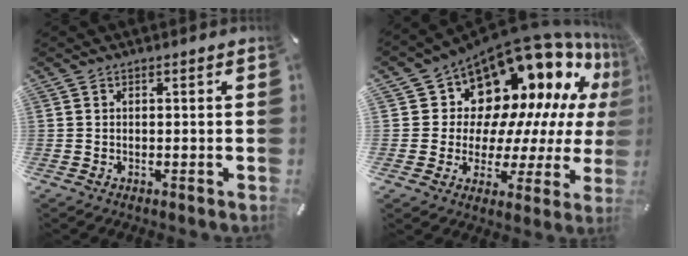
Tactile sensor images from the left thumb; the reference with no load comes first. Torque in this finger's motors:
{"motor_torque": [1.28, 1.19, 1.20, 0.67, 0.05]}